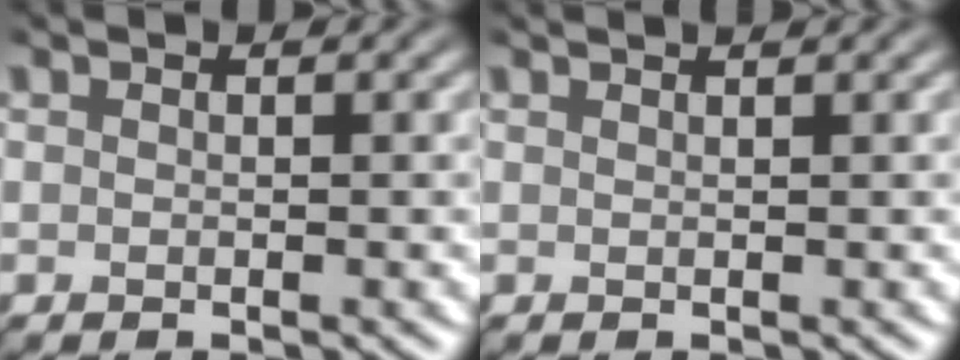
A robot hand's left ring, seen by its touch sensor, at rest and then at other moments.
{"total": 2.0, "force": [1.5, 0.7, 1.1], "torque": [0.001, 0.001, -0.003]}